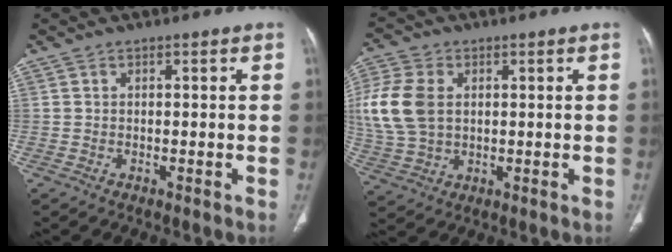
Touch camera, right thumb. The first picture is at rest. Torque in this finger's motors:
{"motor_torque": [0.08, 0.16, 0.80, -0.41, 0.15]}